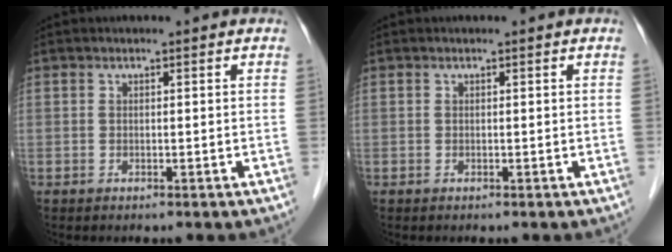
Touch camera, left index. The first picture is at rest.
{"total": 0.0}